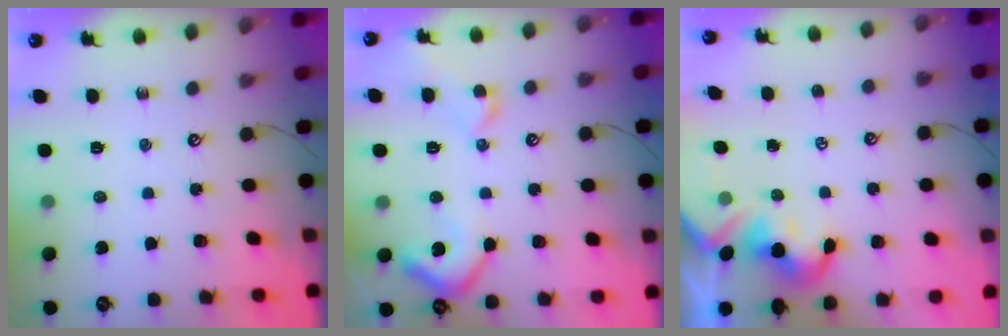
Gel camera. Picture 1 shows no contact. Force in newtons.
{"total": 7.9, "press": 7.8, "slide": 1.2}
{"total": 2.4, "press": 2.4, "slide": 0.3}